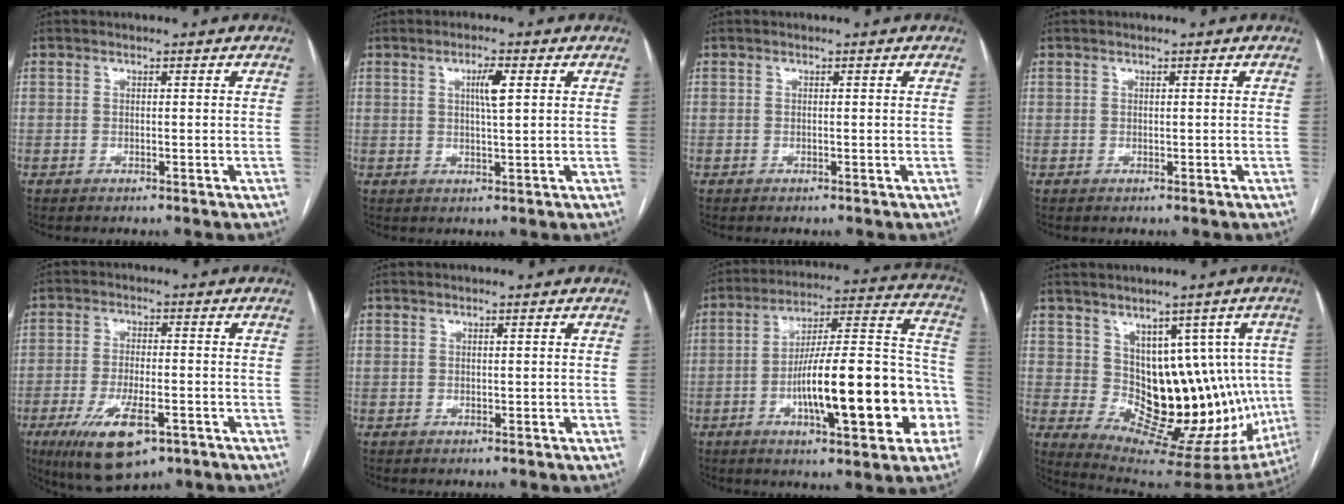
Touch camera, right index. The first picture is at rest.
{"total": 3.4, "force": [1.1, 0.2, 3.2], "torque": [-0.056, 0.001, 0.017]}
{"total": 0.0}
{"total": 0.0}
{"total": 10.8, "force": [-5.5, 3.6, 8.6], "torque": [-0.163, -0.019, -0.082]}
{"total": 0.0}
{"total": 22.4, "force": [-6.4, 4.7, 21.0], "torque": [-0.274, 0.030, -0.086]}
{"total": 14.8, "force": [1.4, 8.4, 12.1], "torque": [-0.135, 0.017, 0.047]}